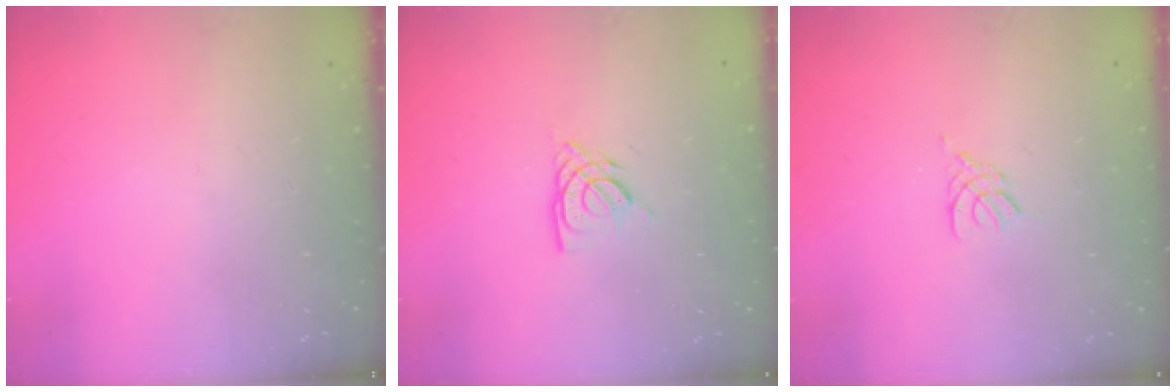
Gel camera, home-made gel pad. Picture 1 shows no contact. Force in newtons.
{"total": 4.7, "press": 4.7, "slide": 0.4}
{"total": 2.4, "press": 2.3, "slide": 0.5}